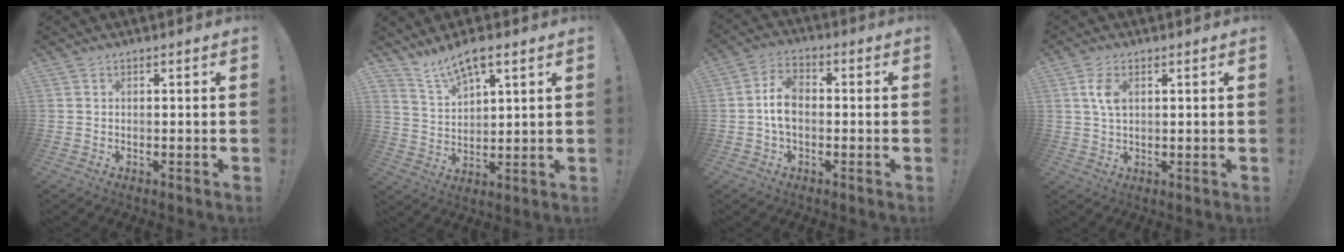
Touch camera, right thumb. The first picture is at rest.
{"total": 8.0, "force": [6.2, 2.5, 4.3], "torque": [-0.075, -0.035, 0.115]}
{"total": 7.9, "force": [-1.0, 5.2, 5.8], "torque": [-0.098, 0.012, -0.015]}
{"total": 5.4, "force": [1.6, 3.0, 4.2], "torque": [-0.076, -0.002, 0.026]}